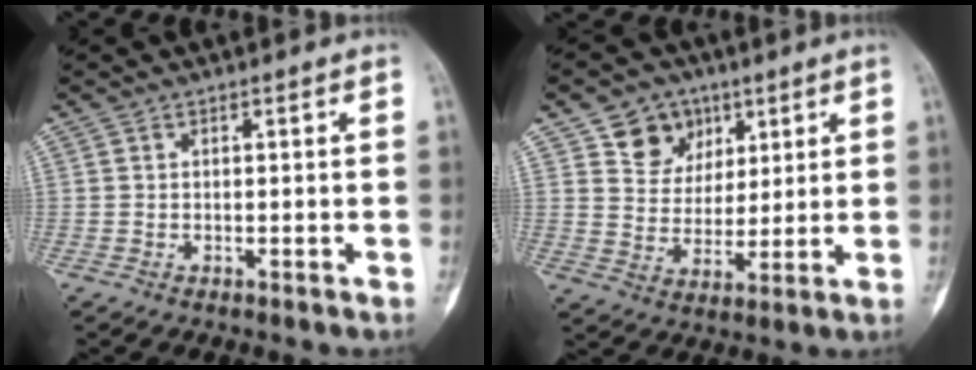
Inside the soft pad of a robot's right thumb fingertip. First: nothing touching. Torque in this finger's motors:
{"motor_torque": [-0.65, 0.81, -0.18, 0.22, -0.06]}